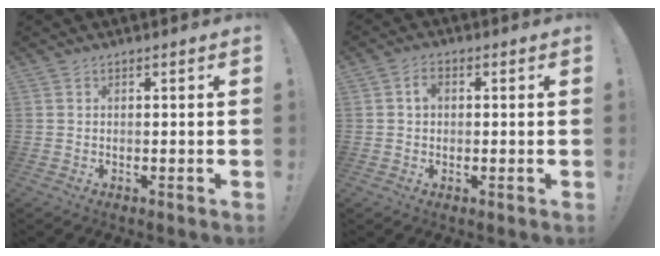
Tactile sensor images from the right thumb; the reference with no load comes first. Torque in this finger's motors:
{"motor_torque": [0.23, 0.59, 0.00, 0.01, 0.01]}